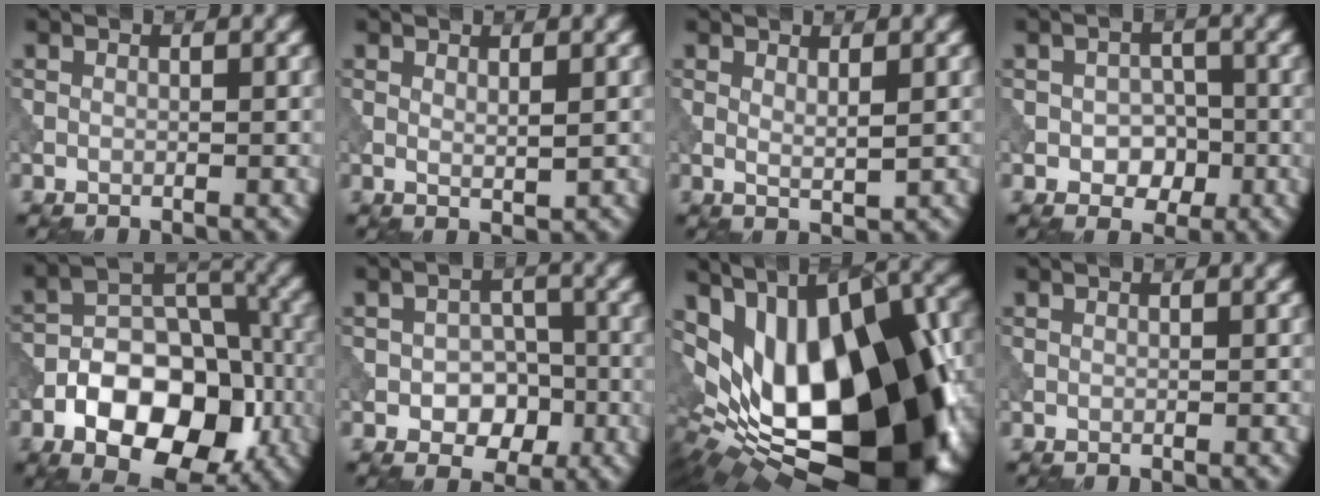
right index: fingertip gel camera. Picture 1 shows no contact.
{"total": 1.0, "force": [0.5, 0.1, 0.8], "torque": [-0.015, -0.004, 0.010]}
{"total": 1.3, "force": [0.7, 0.2, 1.1], "torque": [-0.021, -0.004, 0.012]}
{"total": 3.1, "force": [-0.8, 2.3, 1.9], "torque": [-0.022, -0.002, -0.015]}
{"total": 11.5, "force": [-4.8, 6.9, 7.8], "torque": [-0.126, -0.002, -0.083]}
{"total": 4.2, "force": [-1.4, 3.0, 2.6], "torque": [-0.025, 0.000, -0.023]}
{"total": 19.4, "force": [-0.8, 10.5, 16.3], "torque": [-0.247, -0.022, 0.009]}
{"total": 0.0}